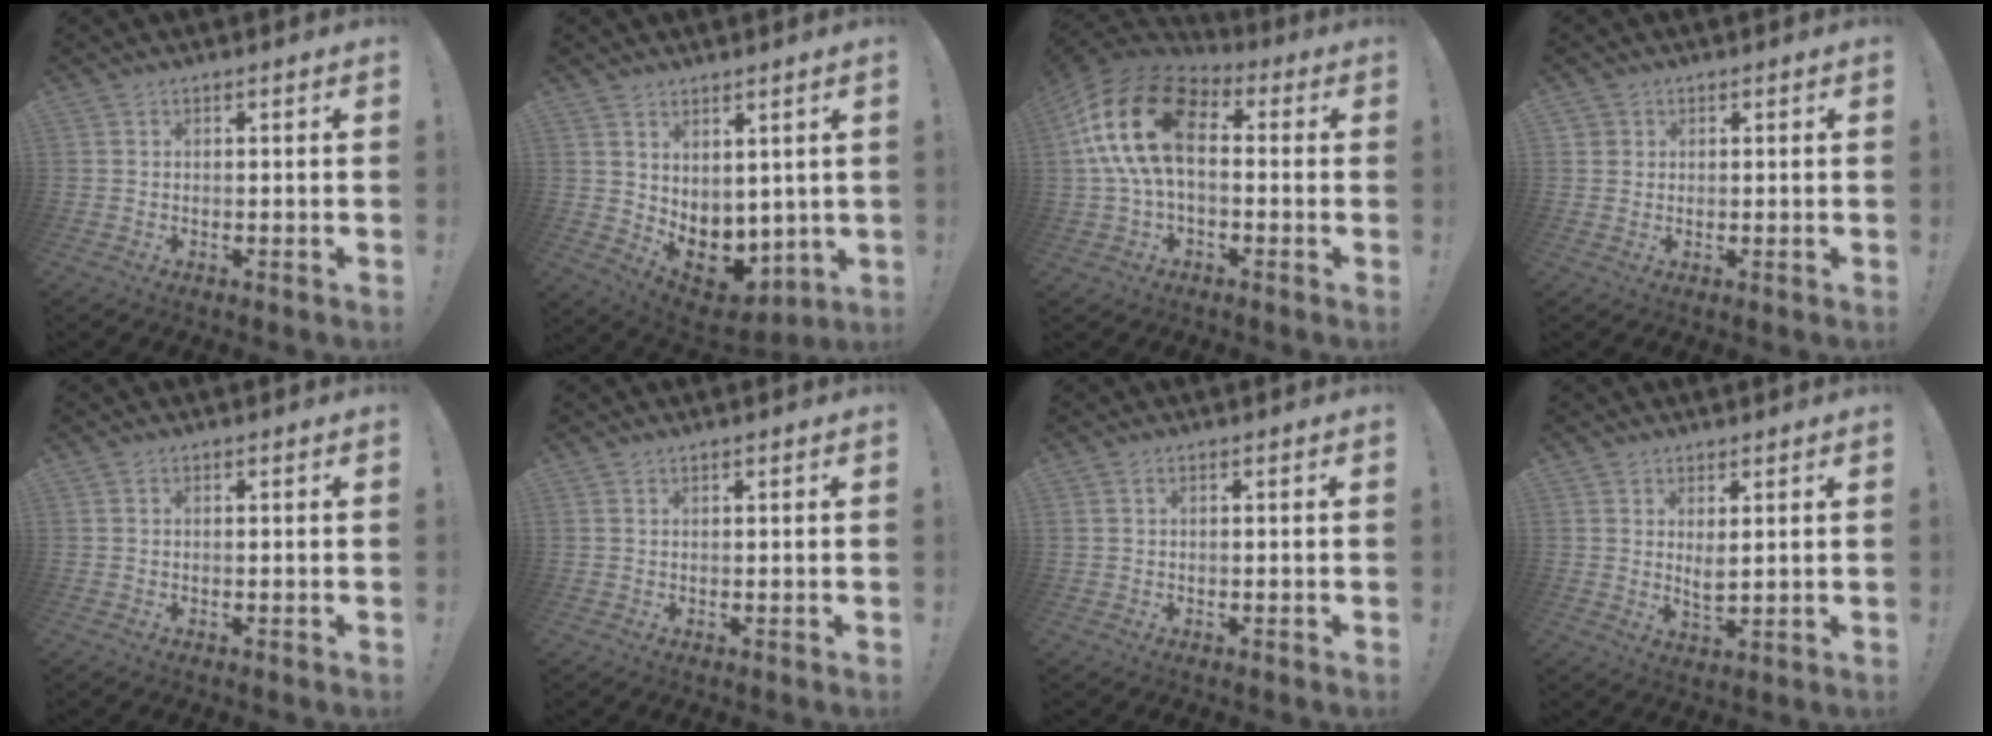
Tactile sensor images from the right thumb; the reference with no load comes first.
{"total": 6.9, "force": [1.4, 6.1, 3.0], "torque": [-0.023, -0.030, 0.043]}
{"total": 20.0, "force": [3.4, 11.3, 16.2], "torque": [-0.314, 0.015, 0.066]}
{"total": 1.6, "force": [0.7, 1.4, 0.3], "torque": [-0.004, -0.001, 0.012]}
{"total": 0.0}
{"total": 0.6, "force": [0.5, 0.0, 0.2], "torque": [0.002, -0.002, 0.009]}
{"total": 0.8, "force": [0.4, 0.3, 0.6], "torque": [-0.015, 0.002, 0.008]}
{"total": 3.9, "force": [2.3, 1.5, 2.8], "torque": [-0.028, -0.022, 0.037]}